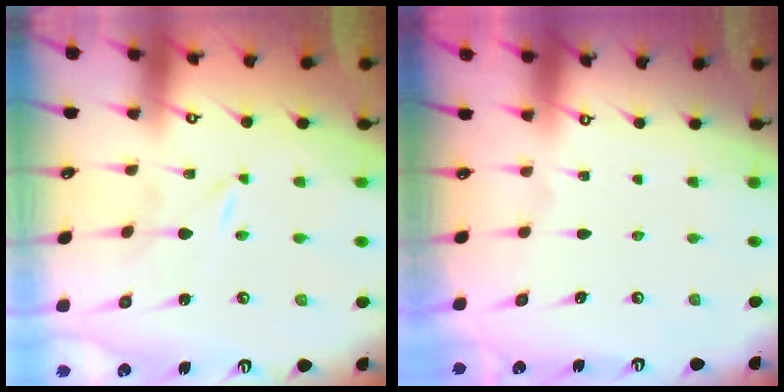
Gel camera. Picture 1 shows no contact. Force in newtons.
{"total": 0.0}